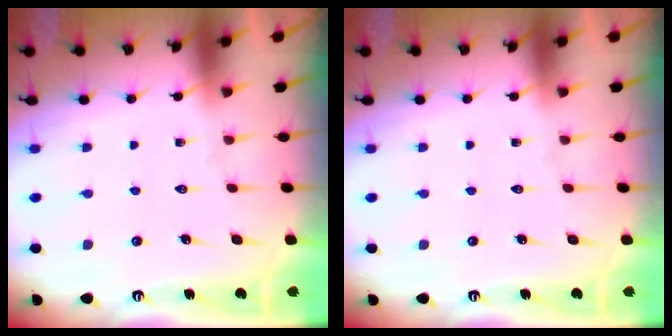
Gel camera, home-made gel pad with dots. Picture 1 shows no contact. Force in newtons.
{"total": 0.0}